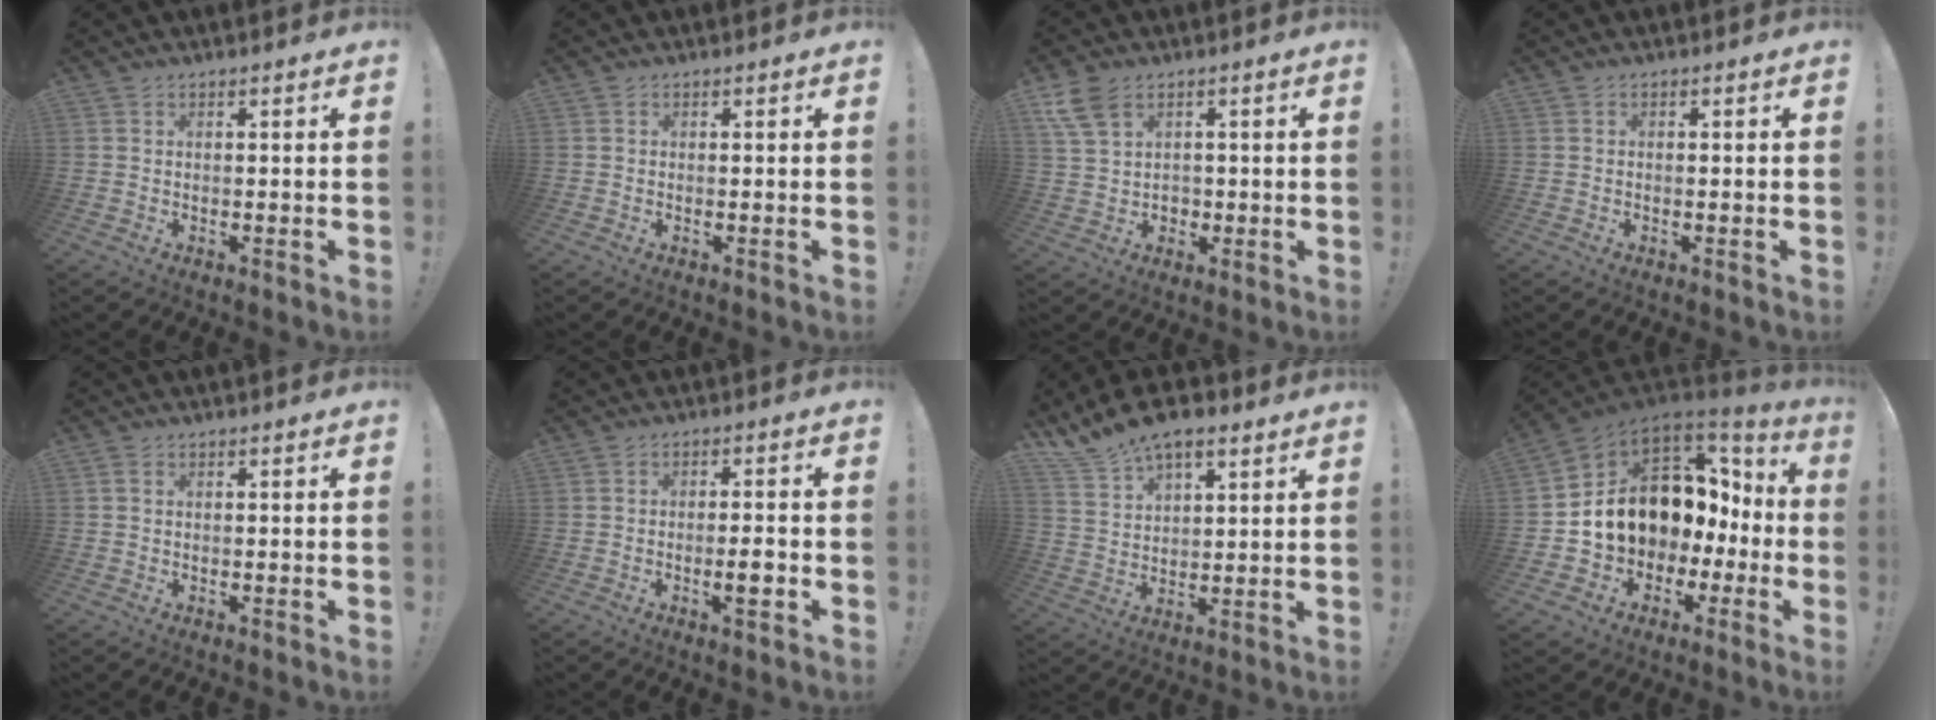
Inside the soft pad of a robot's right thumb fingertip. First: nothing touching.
{"total": 0.0}
{"total": 9.2, "force": [4.0, 6.7, 4.9], "torque": [-0.112, -0.008, 0.079]}
{"total": 0.0}
{"total": 0.6, "force": [0.0, 0.1, 0.6], "torque": [-0.015, 0.002, 0.001]}
{"total": 5.3, "force": [-1.9, 1.0, 4.8], "torque": [-0.059, -0.003, -0.034]}
{"total": 9.8, "force": [8.1, 3.7, 4.1], "torque": [-0.094, -0.043, 0.156]}
{"total": 15.4, "force": [3.5, 12.0, 9.0], "torque": [-0.122, -0.024, 0.100]}